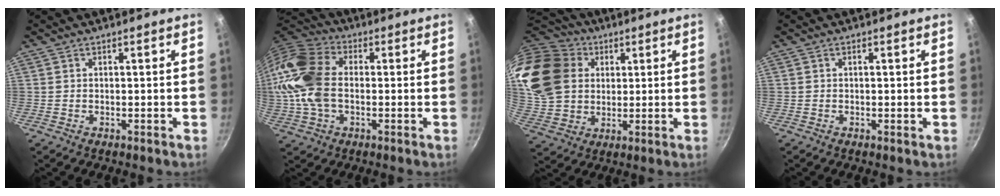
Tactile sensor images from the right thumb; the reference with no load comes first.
{"total": 15.8, "force": [-0.1, 10.7, 11.6], "torque": [-0.228, 0.020, -0.017]}
{"total": 22.4, "force": [8.0, 17.2, 12.0], "torque": [-0.241, 0.007, 0.159]}
{"total": 0.5, "force": [0.0, 0.1, 0.5], "torque": [-0.009, 0.000, 0.000]}